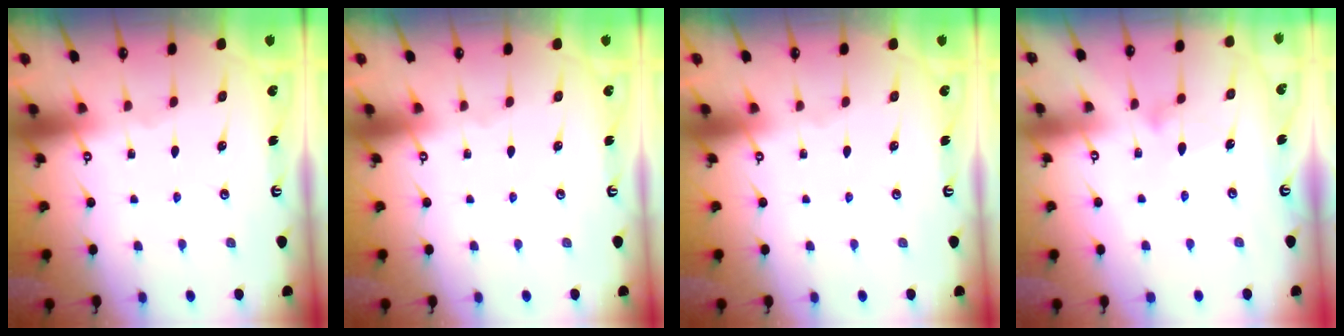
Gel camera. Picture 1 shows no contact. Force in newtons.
{"total": 0.0}
{"total": 0.0}
{"total": 7.7, "press": 7.7, "slide": 0.4}